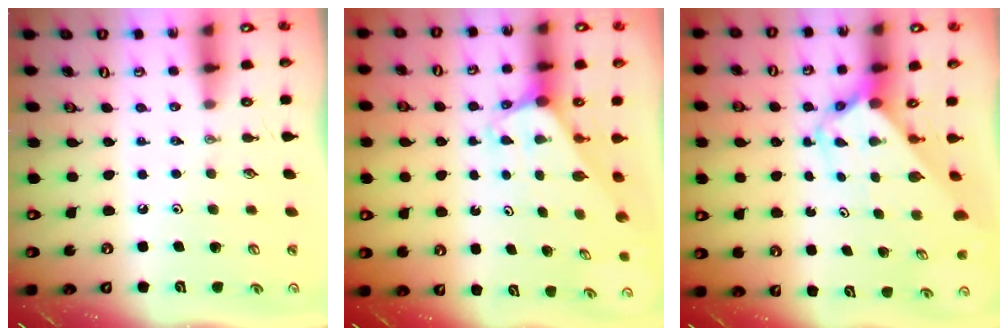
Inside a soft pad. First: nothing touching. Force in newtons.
{"total": 1.8, "press": 1.8, "slide": 0.1}
{"total": 3.2, "press": 3.1, "slide": 0.3}